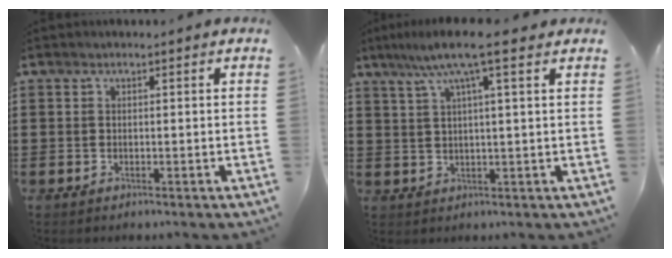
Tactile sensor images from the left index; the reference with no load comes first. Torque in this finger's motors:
{"motor_torque": [1.30, -0.84, 0.75, 0.18]}